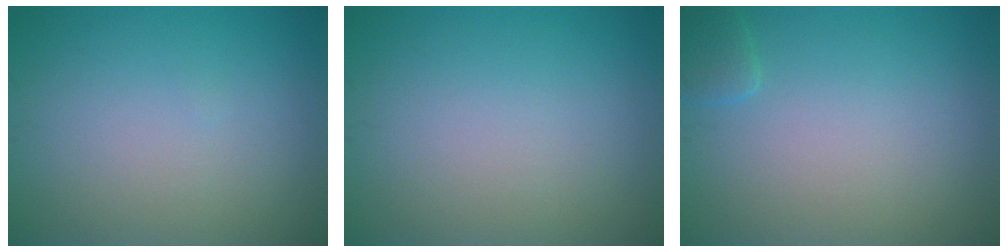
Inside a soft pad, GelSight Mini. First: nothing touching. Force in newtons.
{"total": 0.0}
{"total": 1.3, "press": 1.3, "slide": 0.1}